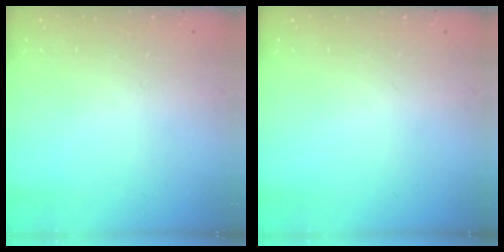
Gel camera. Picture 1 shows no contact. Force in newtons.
{"total": 0.0}